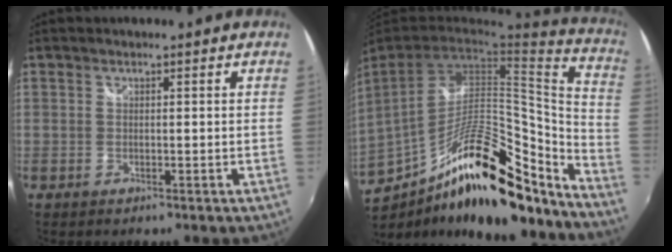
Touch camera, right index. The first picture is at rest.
{"total": 25.7, "force": [-16.3, 8.4, 18.0], "torque": [-0.288, -0.018, -0.258]}